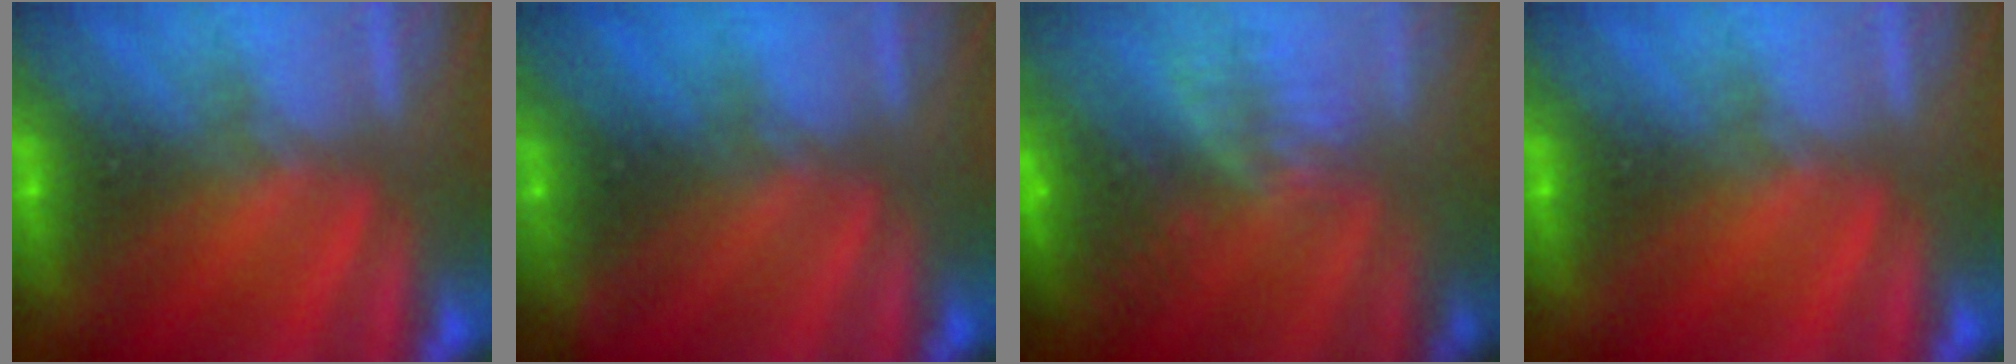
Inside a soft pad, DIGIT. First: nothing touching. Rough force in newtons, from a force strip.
{"total": 2.4}
{"total": 5.9}
{"total": 0.0}